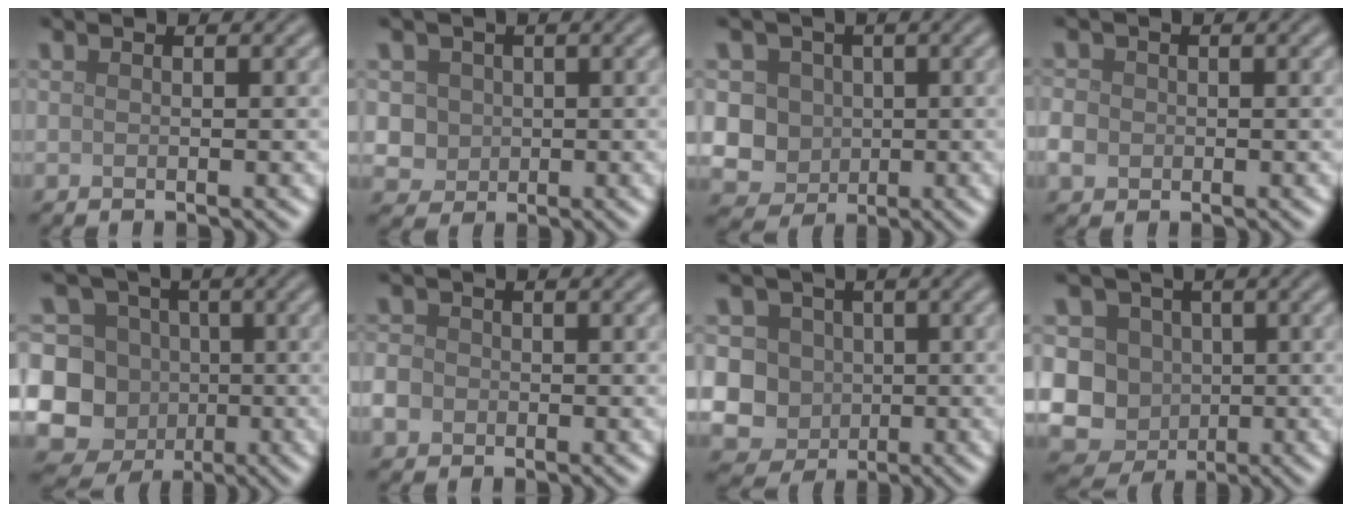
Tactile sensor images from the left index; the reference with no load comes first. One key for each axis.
{"total": 3.1, "fx": 0.8, "fy": 2.8, "fz": 1.1, "tx": -0.015, "ty": 0.008, "tz": 0.016}
{"total": 6.8, "fx": 0.8, "fy": 6.2, "fz": 2.6, "tx": -0.035, "ty": 0.023, "tz": -0.003}
{"total": 2.2, "fx": -0.4, "fy": 1.9, "fz": 0.8, "tx": -0.014, "ty": 0.000, "tz": -0.010}
{"total": 14.7, "fx": -2.2, "fy": 14.0, "fz": 3.8, "tx": -0.111, "ty": 0.009, "tz": -0.061}
{"total": 2.5, "fx": -0.8, "fy": 2.2, "fz": 0.9, "tx": -0.010, "ty": 0.002, "tz": -0.020}
{"total": 9.4, "fx": 0.8, "fy": 8.8, "fz": 3.3, "tx": -0.055, "ty": 0.025, "tz": -0.019}
{"total": 12.0, "fx": -0.6, "fy": 11.2, "fz": 4.3, "tx": -0.089, "ty": 0.015, "tz": -0.037}